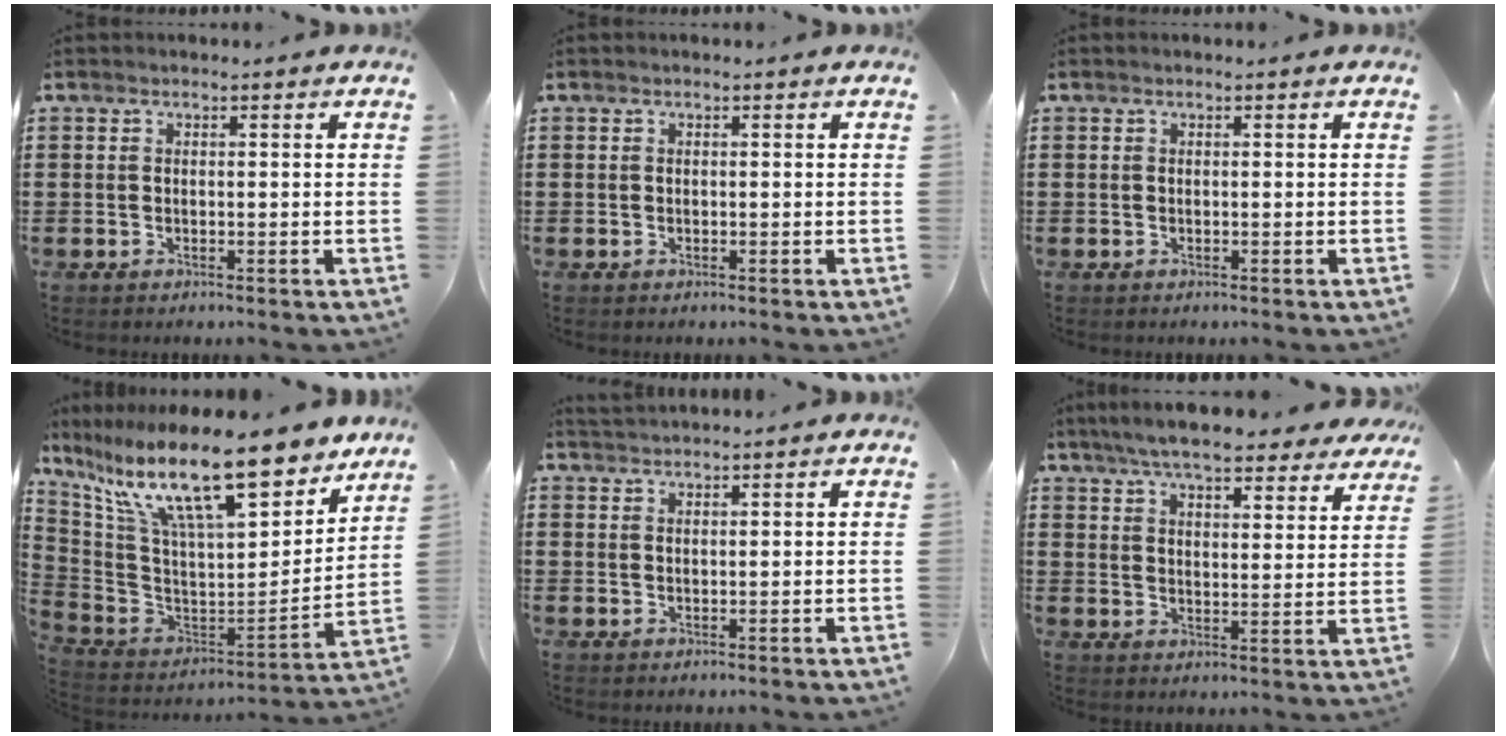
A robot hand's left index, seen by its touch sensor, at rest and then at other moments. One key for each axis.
{"total": 0.0}
{"total": 0.0}
{"total": 17.4, "fx": 12.0, "fy": 4.1, "fz": 11.9, "tx": -0.251, "ty": -0.076, "tz": 0.202}
{"total": 1.6, "fx": 1.6, "fy": -0.1, "fz": 0.1, "tx": -0.005, "ty": 0.001, "tz": 0.033}
{"total": 7.2, "fx": 6.6, "fy": 0.5, "fz": 2.8, "tx": -0.079, "ty": -0.024, "tz": 0.120}